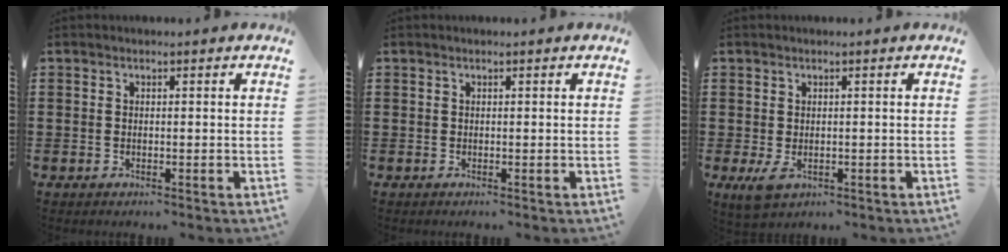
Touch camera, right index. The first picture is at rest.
{"total": 0.0}
{"total": 2.1, "force": [-0.8, 1.0, 1.6], "torque": [-0.044, -0.008, -0.017]}